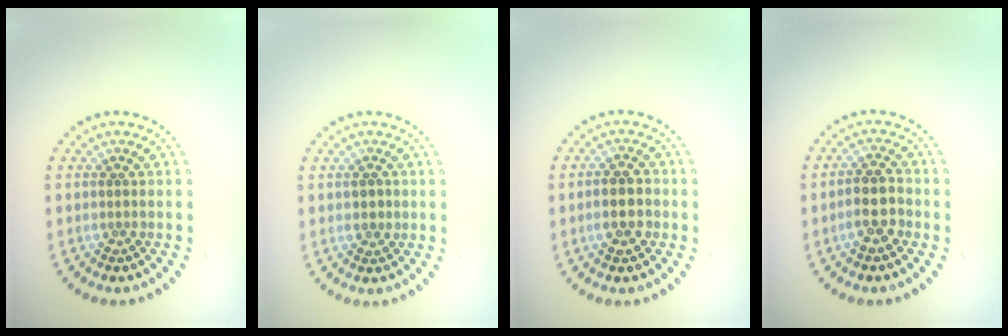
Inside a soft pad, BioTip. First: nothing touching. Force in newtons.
{"total": 0.7, "press": 0.6, "slide": 0.4}
{"total": 2.9, "press": 2.8, "slide": 0.6}
{"total": 2.8, "press": 2.6, "slide": 0.9}